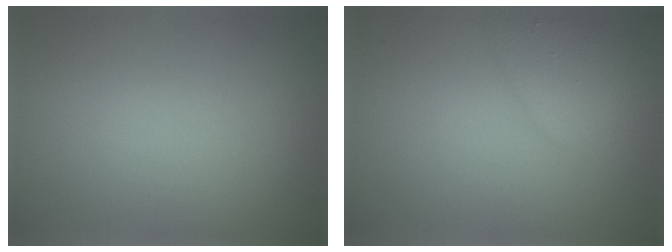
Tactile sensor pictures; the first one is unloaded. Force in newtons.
{"total": 2.4, "press": 2.4, "slide": 0.2}